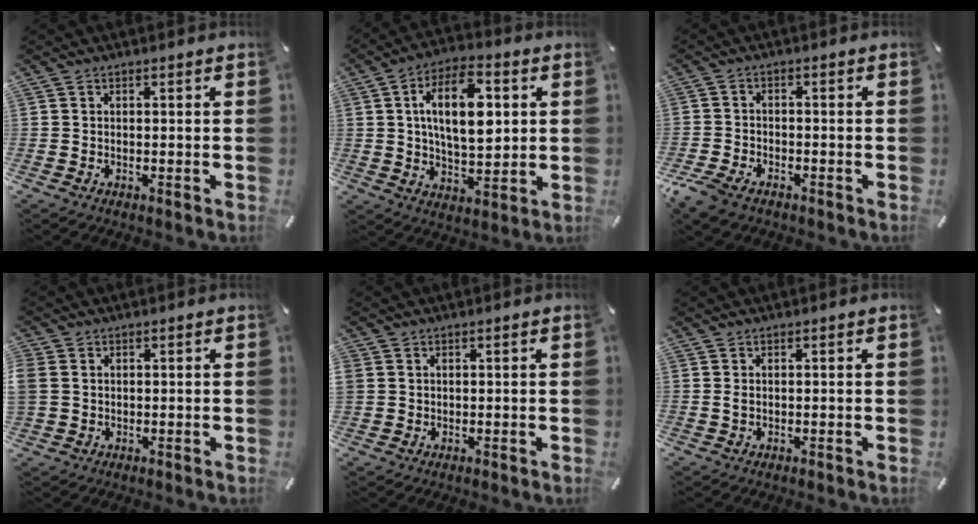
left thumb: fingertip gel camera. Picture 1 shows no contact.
{"total": 15.4, "force": [3.4, 8.2, 12.6], "torque": [-0.218, 0.001, 0.052]}
{"total": 5.1, "force": [-3.7, 2.7, 2.3], "torque": [-0.068, 0.009, -0.076]}
{"total": 3.2, "force": [0.9, 2.9, 1.1], "torque": [-0.023, 0.006, 0.019]}
{"total": 1.7, "force": [0.8, 1.5, 0.0], "torque": [-0.002, 0.003, 0.014]}
{"total": 0.9, "force": [0.3, 0.3, 0.8], "torque": [-0.018, 0.001, 0.004]}